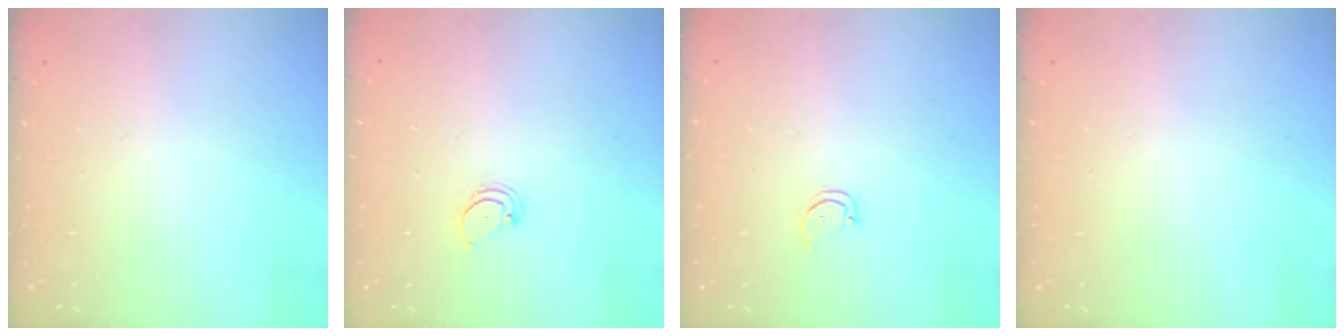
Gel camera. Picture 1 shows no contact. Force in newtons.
{"total": 2.6, "press": 2.5, "slide": 0.3}
{"total": 2.6, "press": 2.6, "slide": 0.2}
{"total": 0.0}